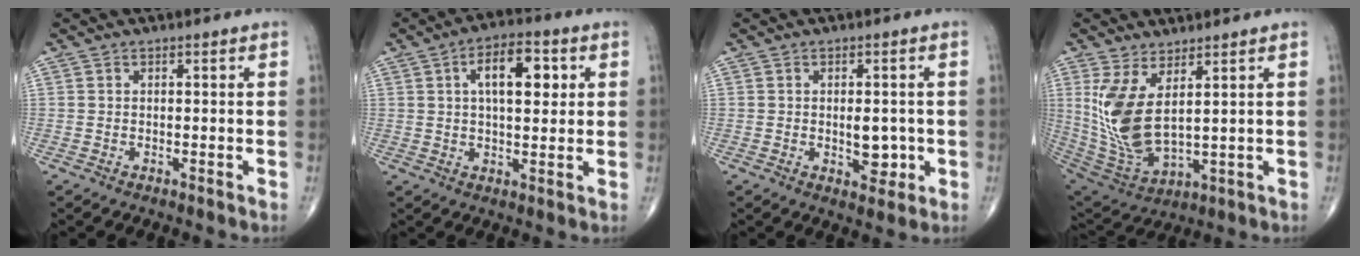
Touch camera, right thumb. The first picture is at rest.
{"total": 10.0, "force": [2.8, 4.7, 8.3], "torque": [-0.109, 0.004, 0.038]}
{"total": 4.9, "force": [-0.6, 2.7, 4.1], "torque": [-0.039, -0.003, -0.001]}
{"total": 13.0, "force": [3.7, 5.5, 11.2], "torque": [-0.238, -0.034, 0.094]}